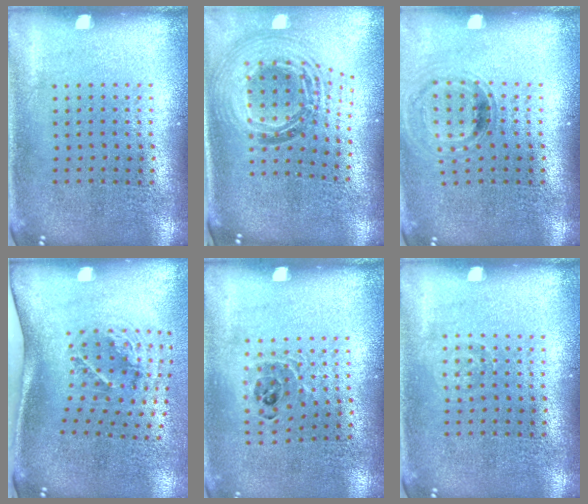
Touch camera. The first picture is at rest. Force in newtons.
{"total": 1.7, "press": 1.5, "slide": 0.9}
{"total": 0.8, "press": 0.8, "slide": 0.1}
{"total": 2.1, "press": 1.3, "slide": 1.7}
{"total": 0.9, "press": 0.9, "slide": 0.1}
{"total": 0.7, "press": 0.7, "slide": 0.2}